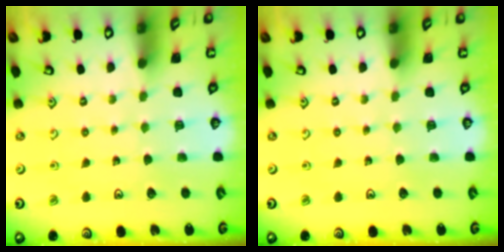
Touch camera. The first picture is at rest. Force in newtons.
{"total": 0.0}